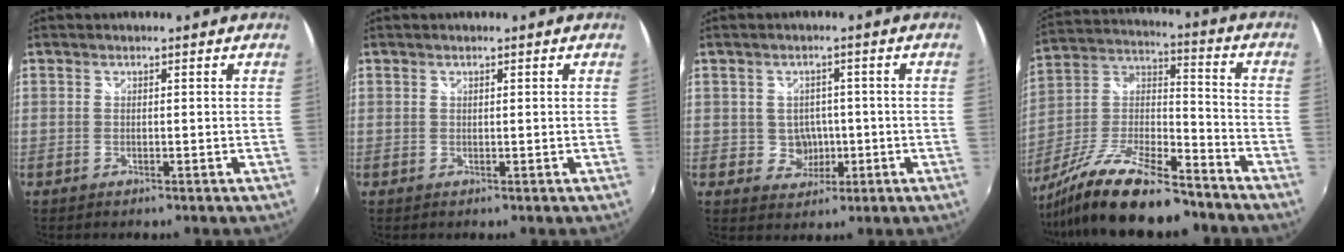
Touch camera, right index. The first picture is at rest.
{"total": 0.0}
{"total": 4.6, "force": [-0.4, 4.4, 1.2], "torque": [-0.029, 0.011, 0.006]}
{"total": 20.2, "force": [-15.1, 5.3, 12.3], "torque": [-0.252, -0.014, -0.264]}